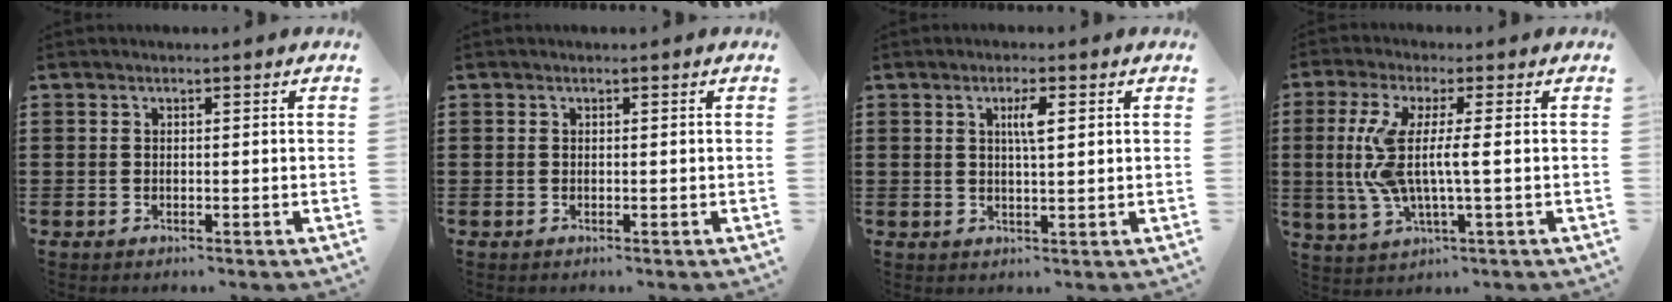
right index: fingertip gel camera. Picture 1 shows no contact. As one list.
[{"total": 0.0}, {"total": 3.1, "force": [1.0, 0.6, 2.9], "torque": [-0.051, 0.003, 0.012]}, {"total": 7.5, "force": [-0.2, 1.0, 7.4], "torque": [-0.181, -0.021, -0.017]}]